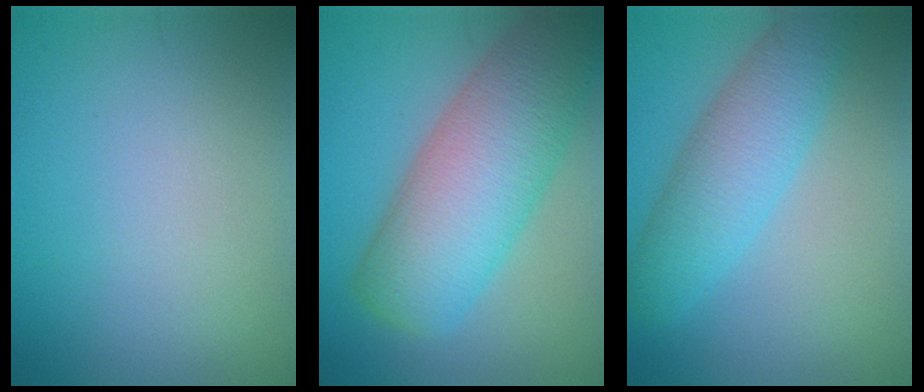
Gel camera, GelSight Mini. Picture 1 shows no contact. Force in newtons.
{"total": 10.5, "press": 10.4, "slide": 0.6}
{"total": 5.9, "press": 5.9, "slide": 0.0}